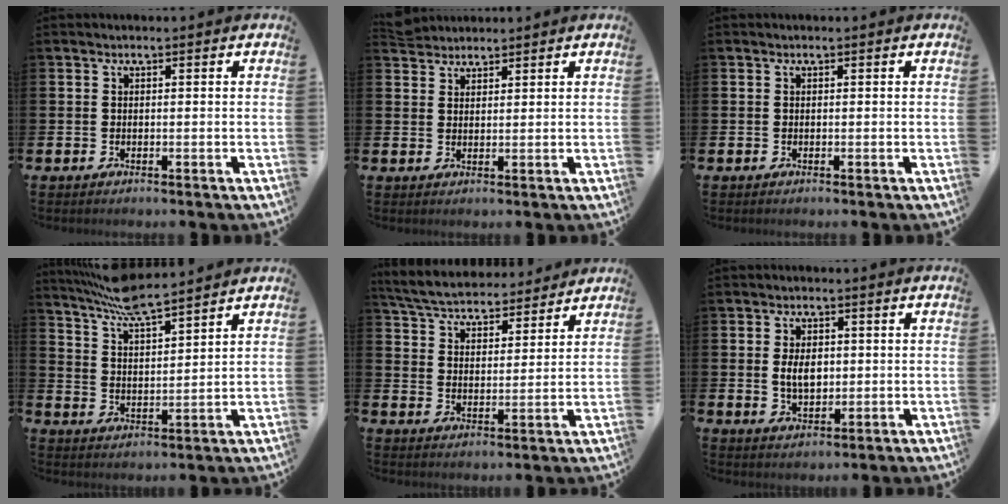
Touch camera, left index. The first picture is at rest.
{"total": 2.9, "force": [2.8, 0.7, -0.1], "torque": [0.000, -0.009, 0.053]}
{"total": 0.0}
{"total": 7.4, "force": [6.9, 0.5, 2.3], "torque": [-0.069, -0.036, 0.126]}
{"total": 5.8, "force": [5.6, 1.3, 0.8], "torque": [-0.042, -0.037, 0.098]}
{"total": 4.0, "force": [0.4, 2.4, 3.1], "torque": [-0.042, 0.001, 0.001]}